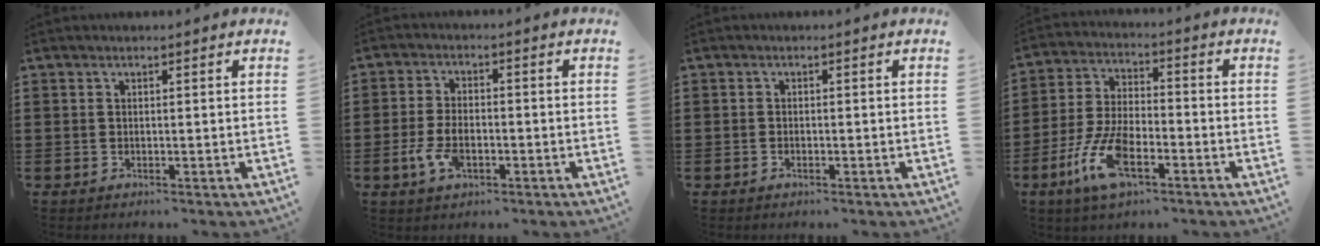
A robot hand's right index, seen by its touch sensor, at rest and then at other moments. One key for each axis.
{"total": 5.0, "fx": -1.9, "fy": 2.5, "fz": 3.9, "tx": -0.087, "ty": -0.003, "tz": -0.036}
{"total": 0.6, "fx": -0.4, "fy": 0.2, "fz": 0.4, "tx": -0.010, "ty": -0.006, "tz": -0.005}
{"total": 9.8, "fx": -4.9, "fy": 3.7, "fz": 7.7, "tx": -0.191, "ty": -0.013, "tz": -0.095}